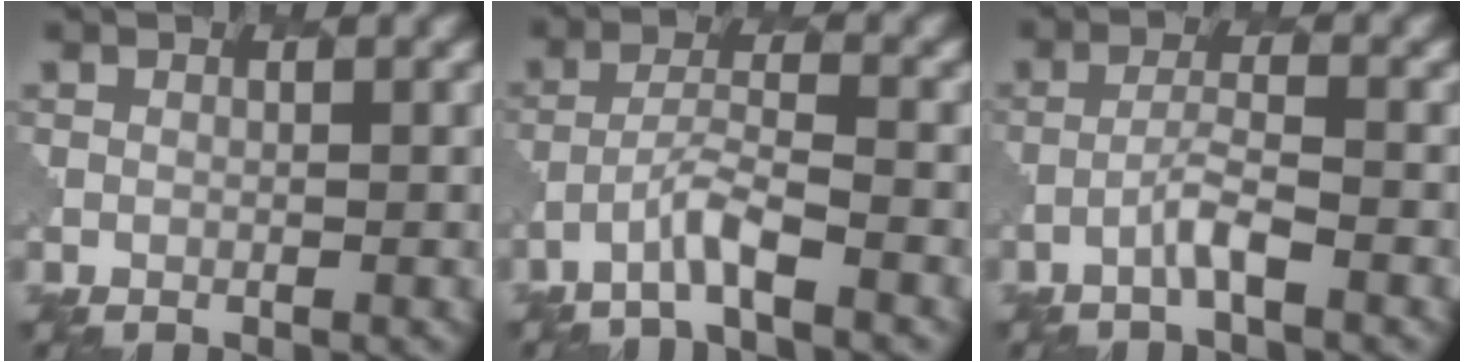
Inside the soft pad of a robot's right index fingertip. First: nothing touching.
{"total": 2.9, "force": [-2.0, 0.2, 2.1], "torque": [-0.044, 0.008, -0.045]}
{"total": 2.0, "force": [-1.1, 0.1, 1.6], "torque": [-0.035, 0.009, -0.027]}